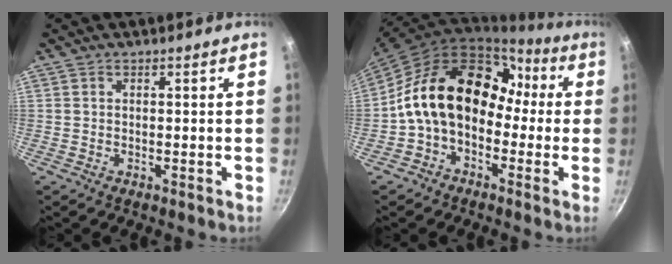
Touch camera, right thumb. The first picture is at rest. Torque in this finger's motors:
{"motor_torque": [1.41, 3.56, 2.05, -0.60, 0.53]}